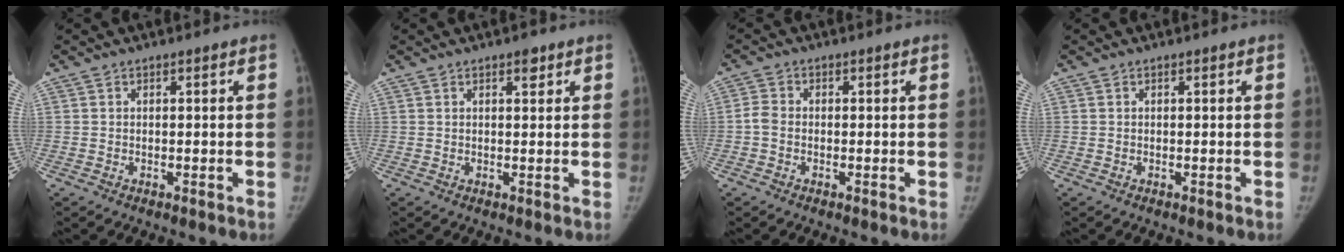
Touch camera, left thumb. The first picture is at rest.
{"total": 1.9, "force": [1.2, 0.9, 1.2], "torque": [-0.009, -0.005, 0.016]}
{"total": 2.6, "force": [-0.6, 1.9, 1.6], "torque": [-0.029, 0.005, -0.020]}
{"total": 0.0}